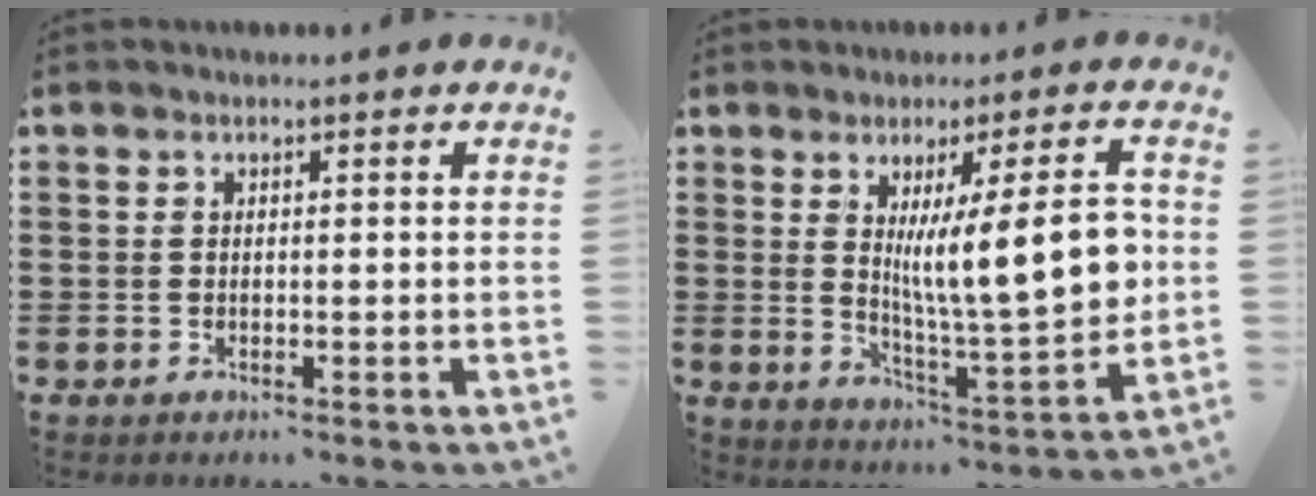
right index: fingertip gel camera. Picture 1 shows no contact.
{"total": 13.2, "force": [2.3, 2.5, 12.8], "torque": [-0.196, -0.009, 0.035]}